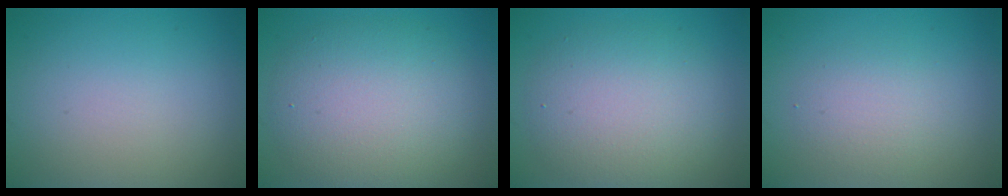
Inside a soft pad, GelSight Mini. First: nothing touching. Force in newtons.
{"total": 7.5, "press": 7.5, "slide": 0.7}
{"total": 6.0, "press": 6.0, "slide": 0.4}
{"total": 2.3, "press": 2.3, "slide": 0.2}